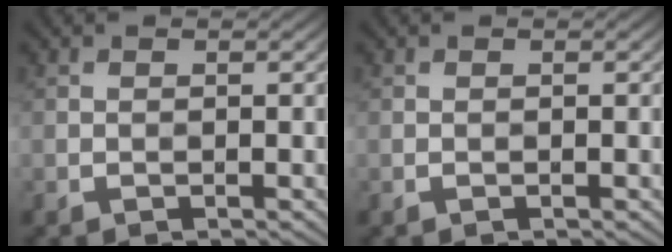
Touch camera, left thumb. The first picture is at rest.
{"total": 0.0}